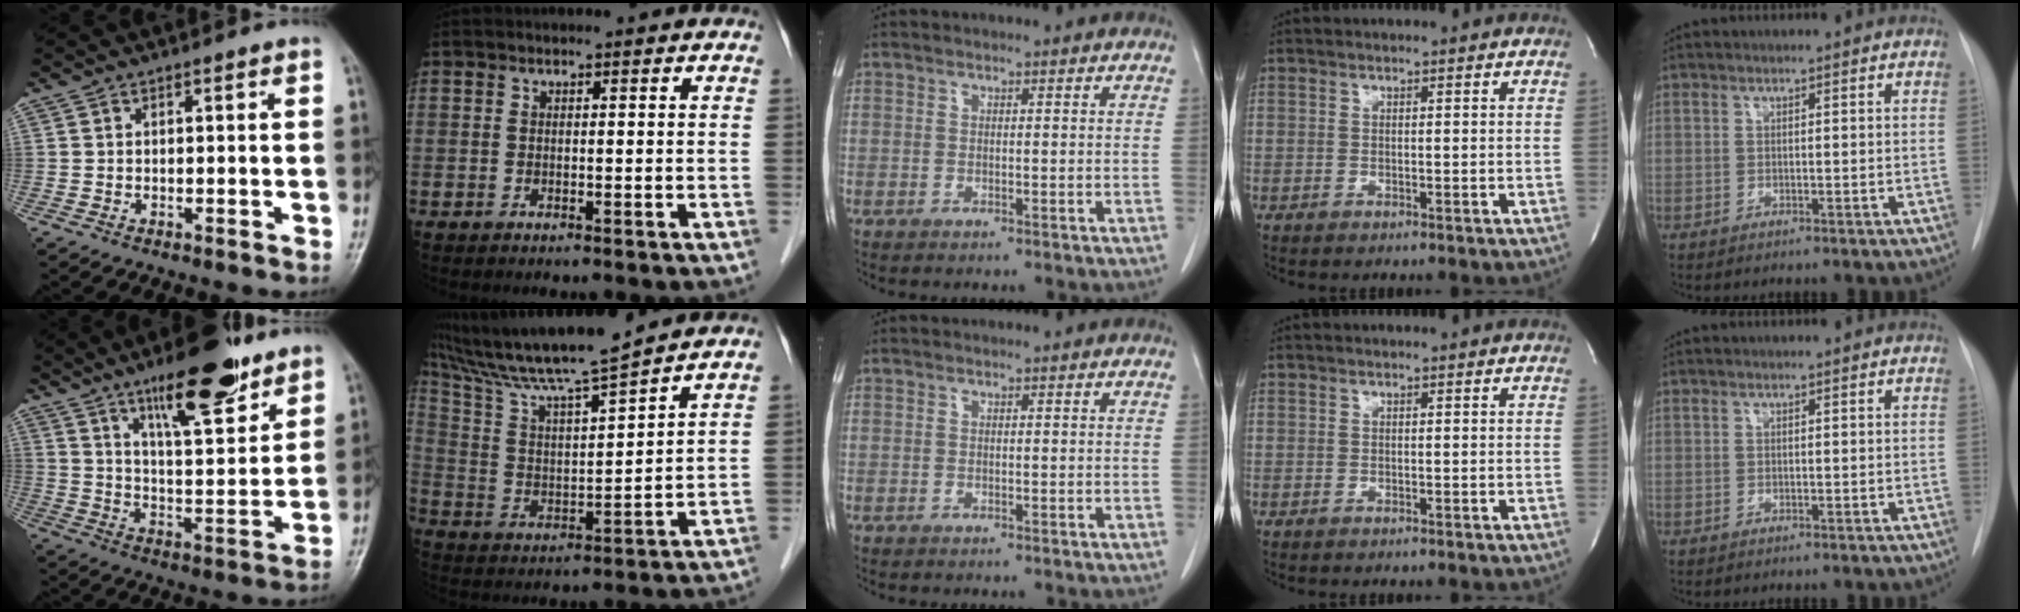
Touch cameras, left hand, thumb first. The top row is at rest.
{"thumb": {"total": 16.1, "force": [10.7, 4.6, 11.2], "torque": [-0.147, -0.061, 0.175]}, "index": {"total": 14.6, "force": [12.6, -1.0, 7.4], "torque": [-0.144, 0.012, 0.226]}}